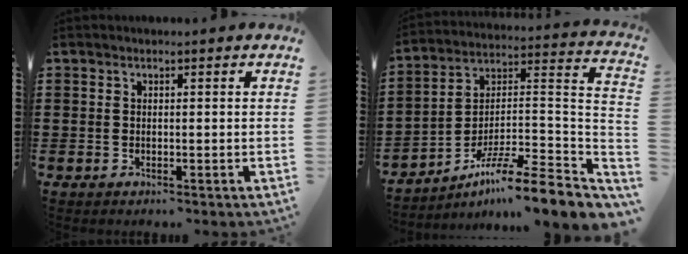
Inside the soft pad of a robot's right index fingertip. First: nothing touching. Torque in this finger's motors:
{"motor_torque": [0.10, 0.10, -0.01, 0.00]}